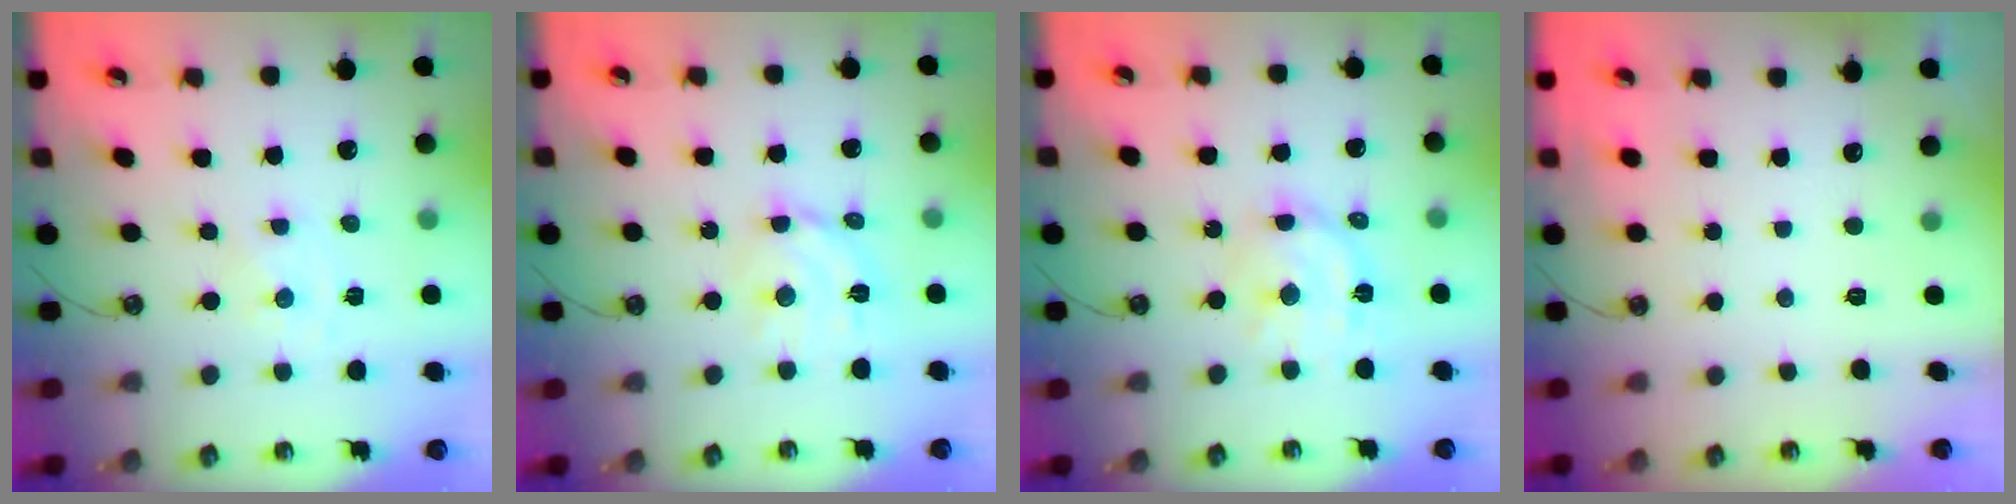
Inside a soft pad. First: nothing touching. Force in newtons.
{"total": 10.5, "press": 10.5, "slide": 0.7}
{"total": 13.0, "press": 12.9, "slide": 1.0}
{"total": 0.0}